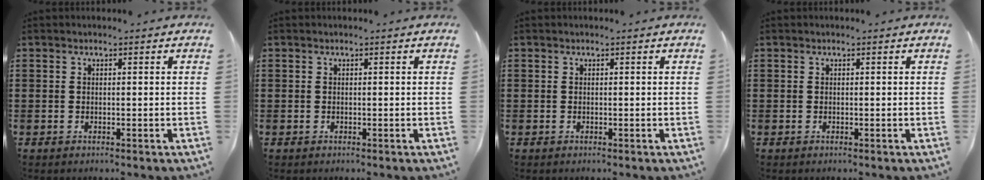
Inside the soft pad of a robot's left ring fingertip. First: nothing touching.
{"total": 0.0}
{"total": 0.0}
{"total": 0.0}